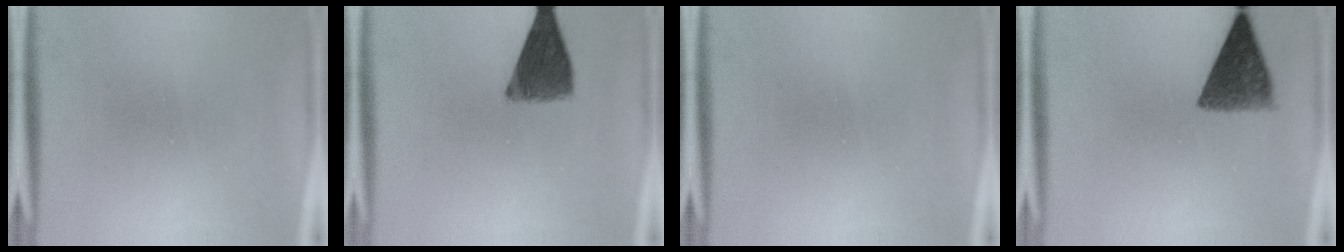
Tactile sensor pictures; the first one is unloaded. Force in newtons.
{"total": 8.5}
{"total": 0.0}
{"total": 8.7}